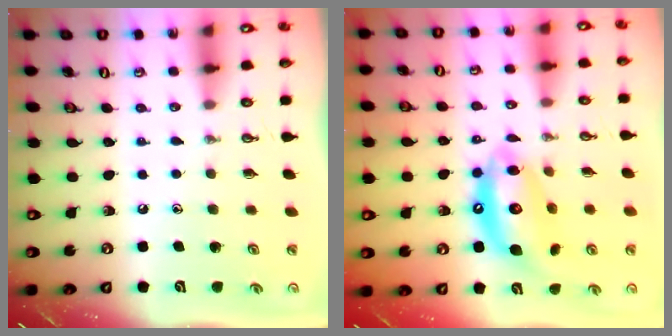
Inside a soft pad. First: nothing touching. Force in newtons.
{"total": 14.6, "press": 14.5, "slide": 1.8}